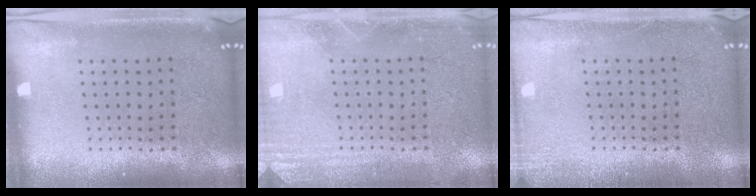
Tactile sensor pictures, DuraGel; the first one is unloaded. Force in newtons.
{"total": 2.7, "press": 2.7, "slide": 0.3}
{"total": 1.7, "press": 1.7, "slide": 0.3}